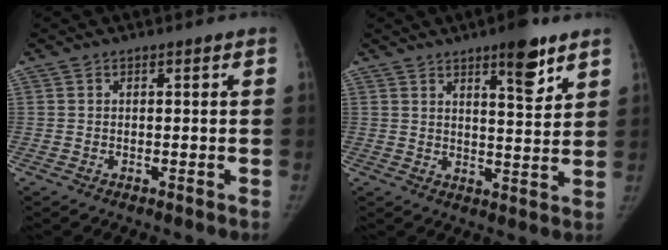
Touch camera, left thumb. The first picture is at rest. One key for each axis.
{"total": 8.6, "fx": 5.5, "fy": 2.3, "fz": 6.2, "tx": -0.073, "ty": -0.034, "tz": 0.080}